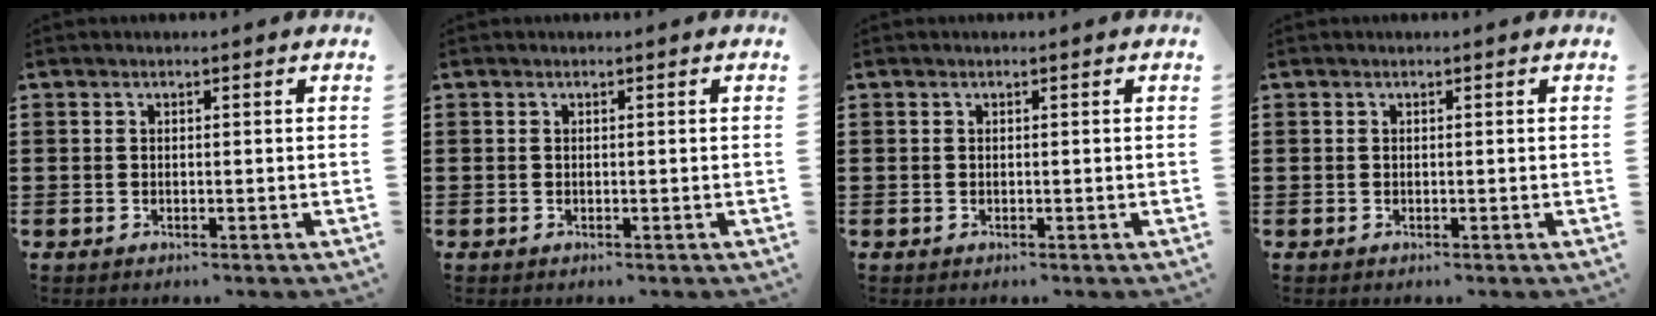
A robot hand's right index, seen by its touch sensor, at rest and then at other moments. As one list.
[{"total": 0.0}, {"total": 0.0}, {"total": 0.0}]